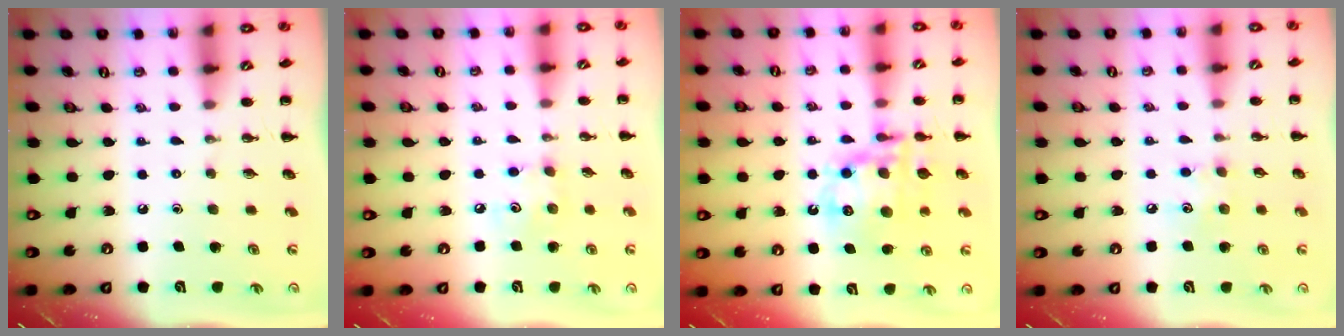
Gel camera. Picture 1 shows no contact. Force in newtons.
{"total": 4.3, "press": 4.2, "slide": 0.7}
{"total": 15.2, "press": 14.8, "slide": 3.6}
{"total": 6.4, "press": 6.3, "slide": 1.4}